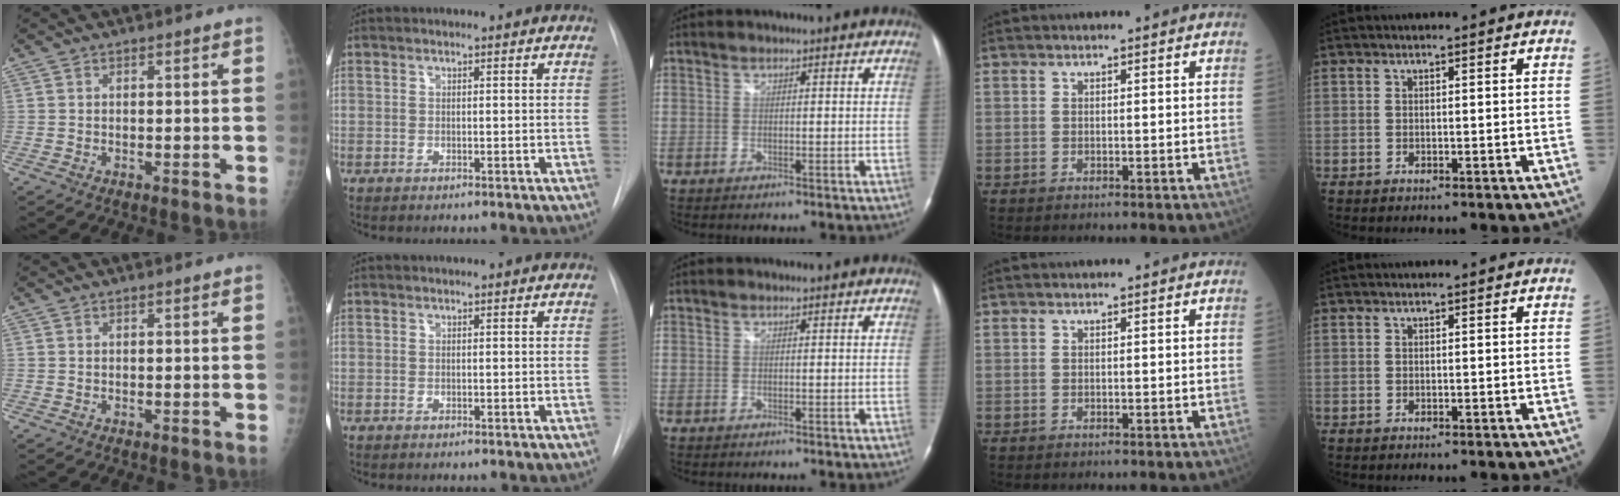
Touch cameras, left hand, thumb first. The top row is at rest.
{}